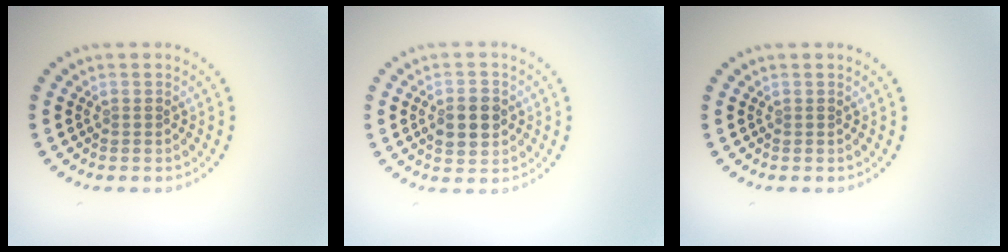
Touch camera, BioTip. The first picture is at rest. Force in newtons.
{"total": 3.8, "press": 3.8, "slide": 0.2}
{"total": 0.0}